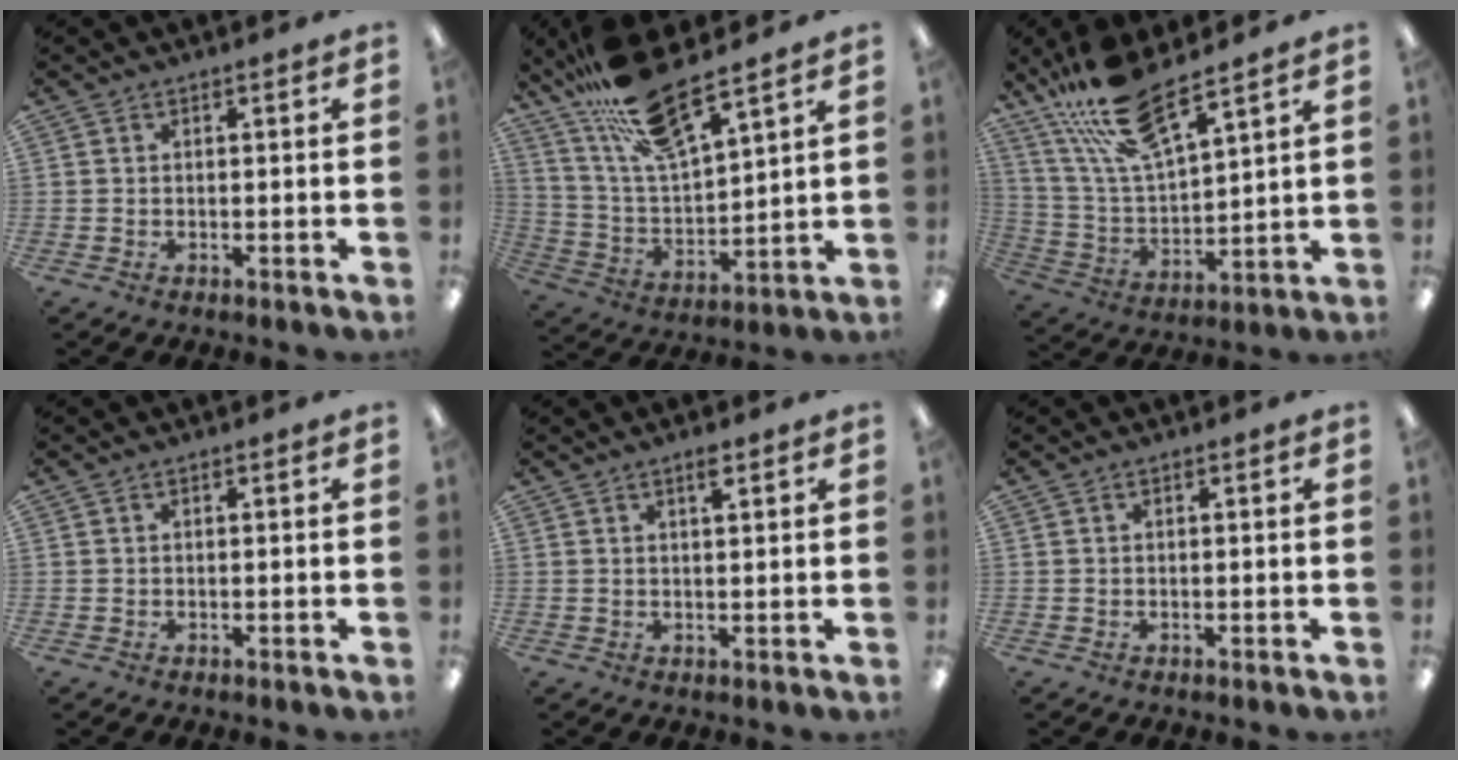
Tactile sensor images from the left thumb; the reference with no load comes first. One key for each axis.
{"total": 17.4, "fx": 13.9, "fy": 3.6, "fz": 9.8, "tx": -0.203, "ty": -0.074, "tz": 0.241}
{"total": 16.0, "fx": 12.6, "fy": 4.1, "fz": 9.1, "tx": -0.195, "ty": -0.059, "tz": 0.221}
{"total": 0.0}
{"total": 2.4, "fx": 1.7, "fy": 0.4, "fz": 1.6, "tx": -0.029, "ty": -0.001, "tz": 0.027}
{"total": 0.0}